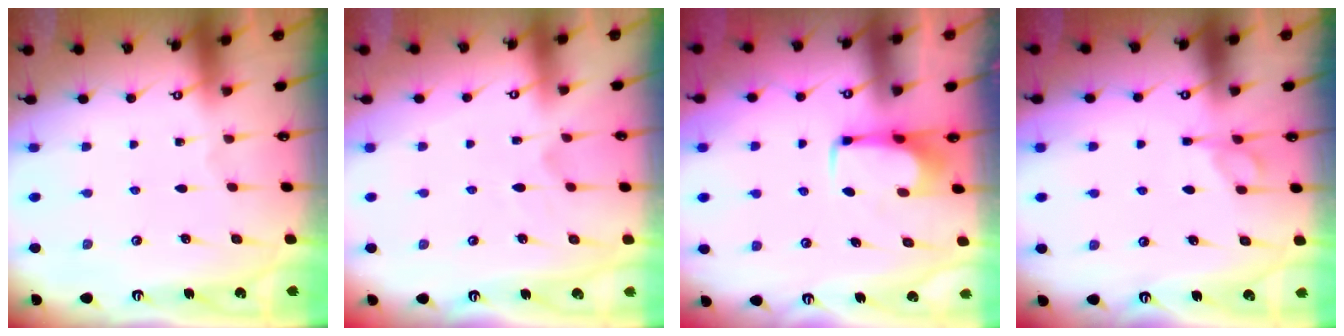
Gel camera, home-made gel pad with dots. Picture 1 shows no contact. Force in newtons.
{"total": 2.4, "press": 2.2, "slide": 1.1}
{"total": 1.6, "press": 1.5, "slide": 0.5}
{"total": 5.8, "press": 5.7, "slide": 0.9}